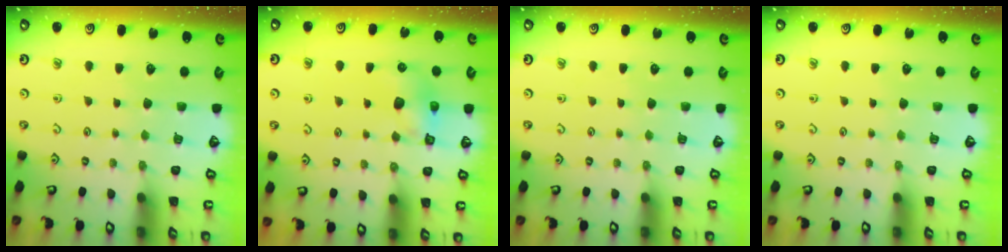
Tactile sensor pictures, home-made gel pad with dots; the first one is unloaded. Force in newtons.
{"total": 7.6, "press": 7.6, "slide": 0.1}
{"total": 0.0}
{"total": 0.0}